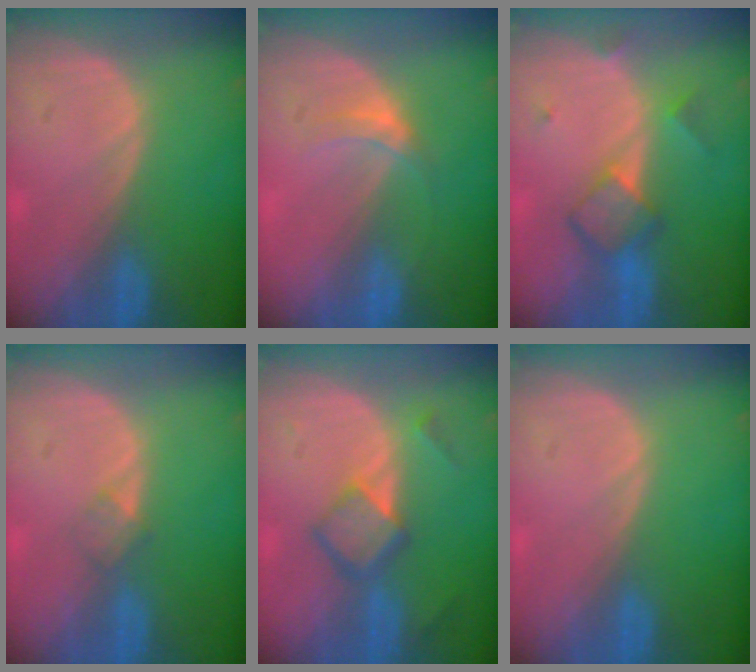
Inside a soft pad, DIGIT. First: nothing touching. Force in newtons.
{"total": 2.9, "press": 2.5, "slide": 1.5}
{"total": 5.5, "press": 5.4, "slide": 1.0}
{"total": 1.8, "press": 1.8, "slide": 0.2}
{"total": 5.8, "press": 5.0, "slide": 2.9}
{"total": 0.0}